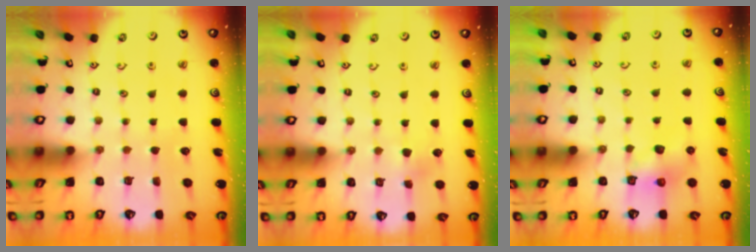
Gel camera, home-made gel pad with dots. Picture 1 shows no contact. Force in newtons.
{"total": 3.2, "press": 3.2, "slide": 0.3}
{"total": 6.8, "press": 6.8, "slide": 0.2}